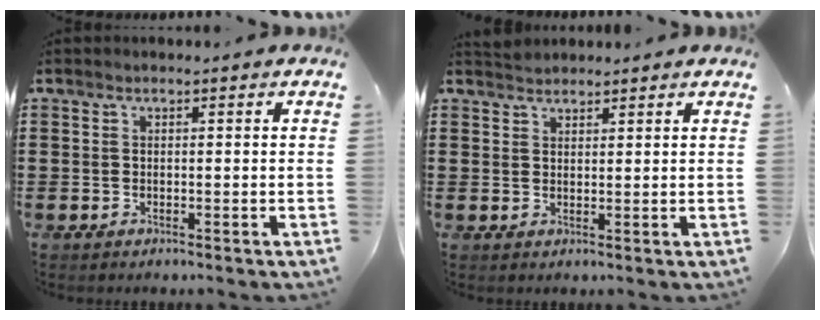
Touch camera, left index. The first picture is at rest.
{"total": 1.9, "force": [1.9, 0.4, -0.1], "torque": [-0.004, 0.004, 0.038]}